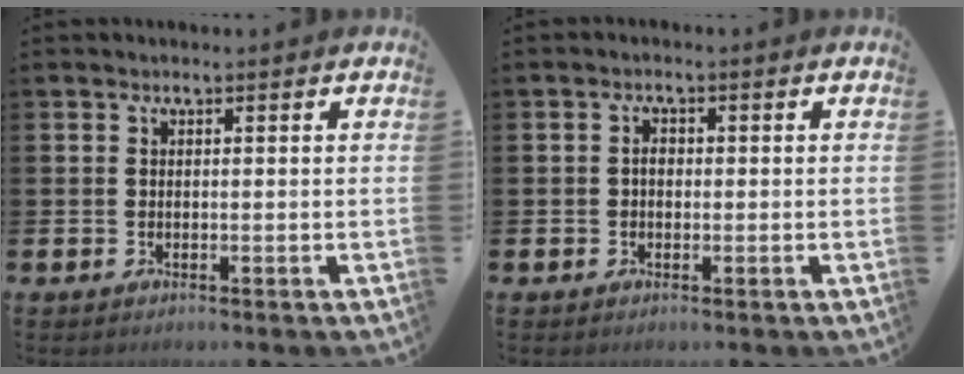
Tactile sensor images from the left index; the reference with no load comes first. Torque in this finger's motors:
{"motor_torque": [0.01, 0.06, 0.03, 0.00]}